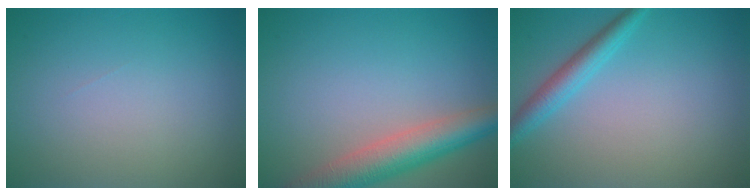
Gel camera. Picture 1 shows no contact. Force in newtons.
{"total": 5.9, "press": 5.8, "slide": 0.2}
{"total": 2.6, "press": 2.6, "slide": 0.1}